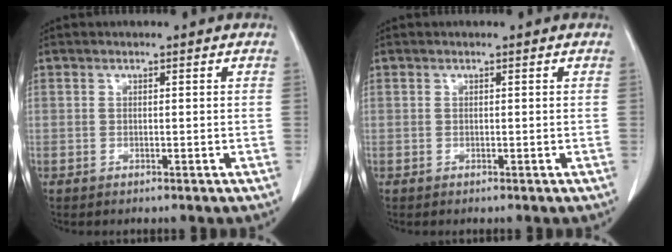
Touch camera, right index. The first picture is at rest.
{"total": 0.0}